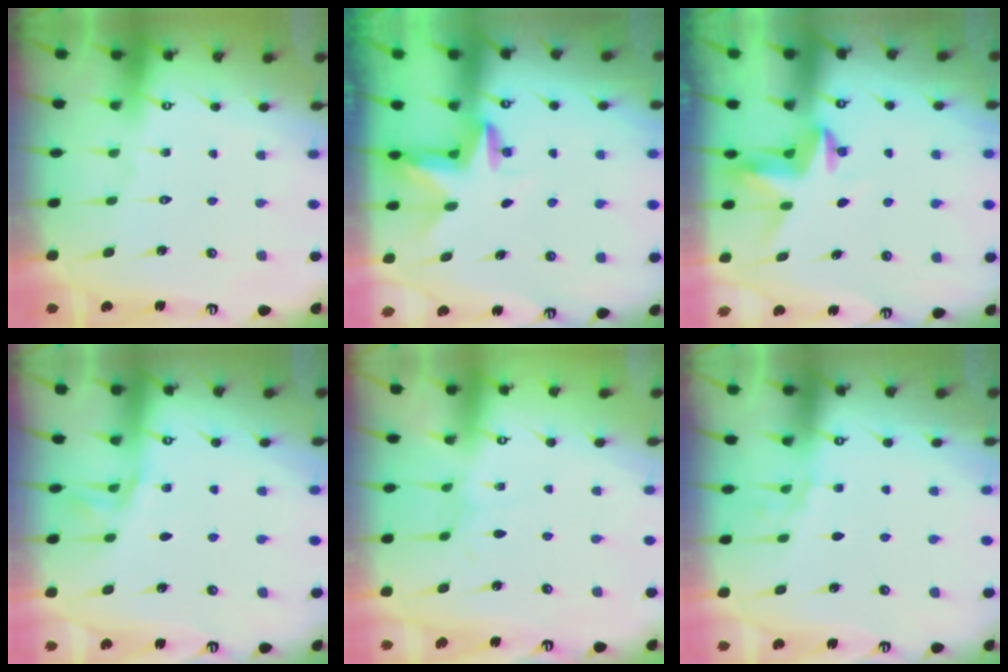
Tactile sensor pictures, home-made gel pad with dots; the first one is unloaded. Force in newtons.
{"total": 3.4, "press": 3.4, "slide": 0.1}
{"total": 3.8, "press": 3.8, "slide": 0.3}
{"total": 2.9, "press": 2.8, "slide": 0.4}
{"total": 2.9, "press": 2.9, "slide": 0.2}
{"total": 2.7, "press": 2.4, "slide": 1.4}